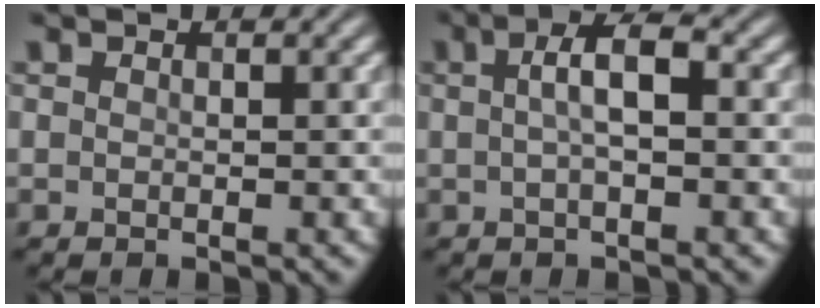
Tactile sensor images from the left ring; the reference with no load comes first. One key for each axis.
{"total": 3.4, "fx": 0.3, "fy": 0.9, "fz": 3.2, "tx": -0.060, "ty": 0.008, "tz": 0.002}